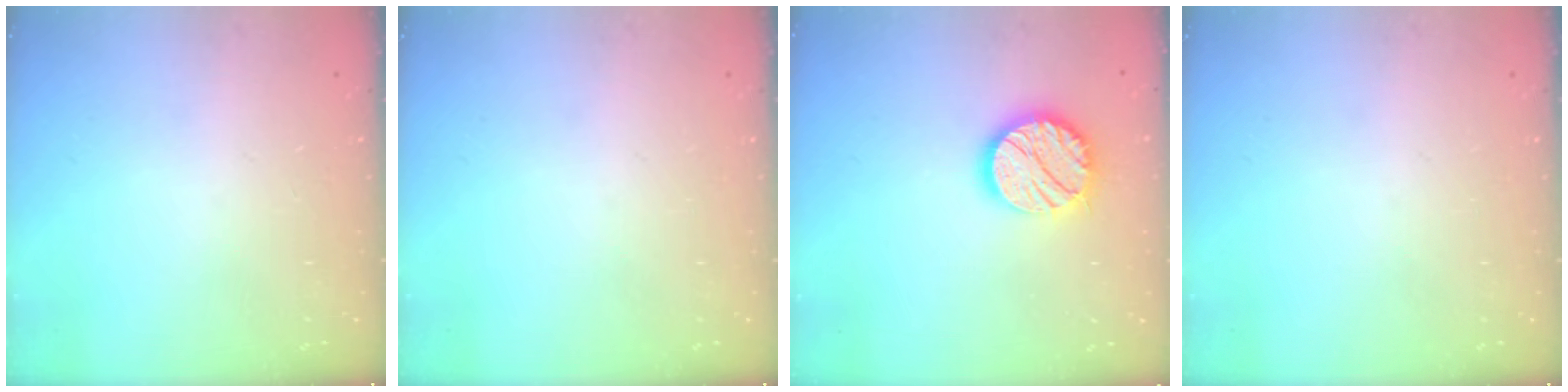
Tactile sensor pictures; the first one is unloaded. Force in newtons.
{"total": 0.0}
{"total": 14.8, "press": 14.7, "slide": 0.9}
{"total": 0.0}